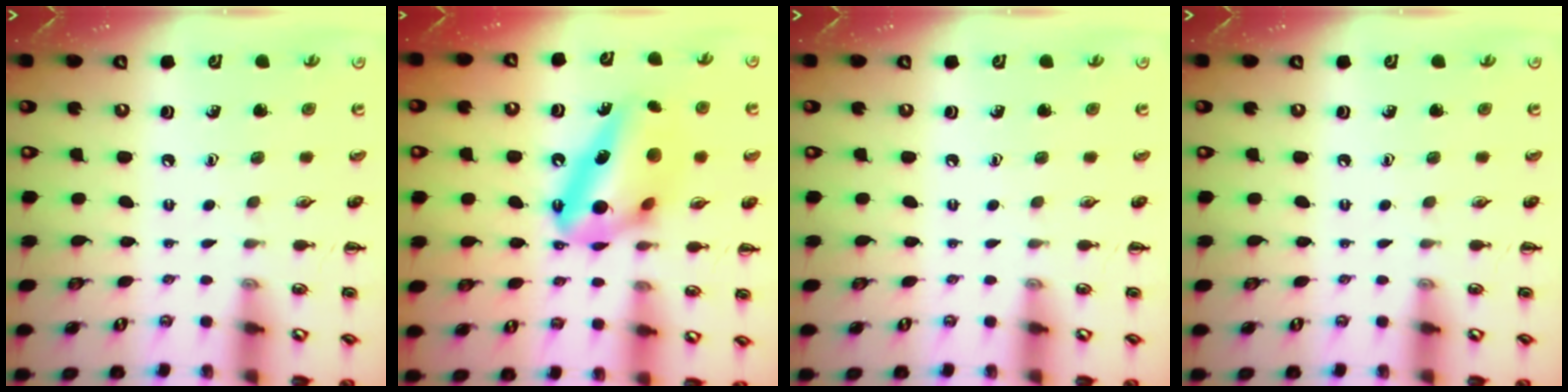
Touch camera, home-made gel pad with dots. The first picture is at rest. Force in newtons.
{"total": 16.2, "press": 16.2, "slide": 0.3}
{"total": 0.0}
{"total": 0.0}